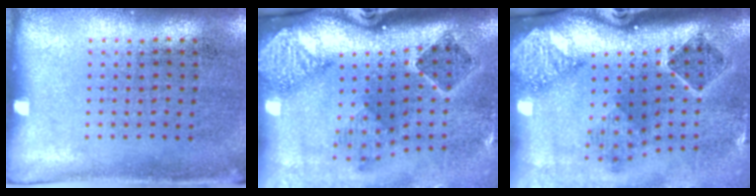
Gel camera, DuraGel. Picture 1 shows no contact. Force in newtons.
{"total": 2.8, "press": 1.8, "slide": 2.1}
{"total": 3.0, "press": 2.0, "slide": 2.3}